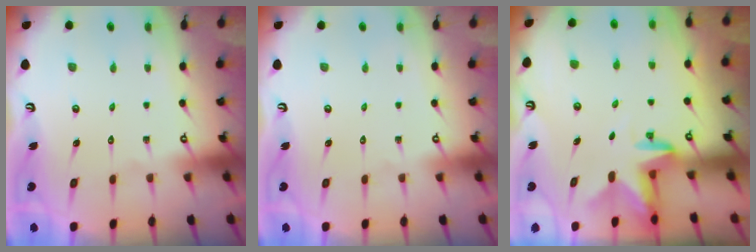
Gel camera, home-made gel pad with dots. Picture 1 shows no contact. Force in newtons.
{"total": 0.0}
{"total": 2.8, "press": 2.7, "slide": 0.6}